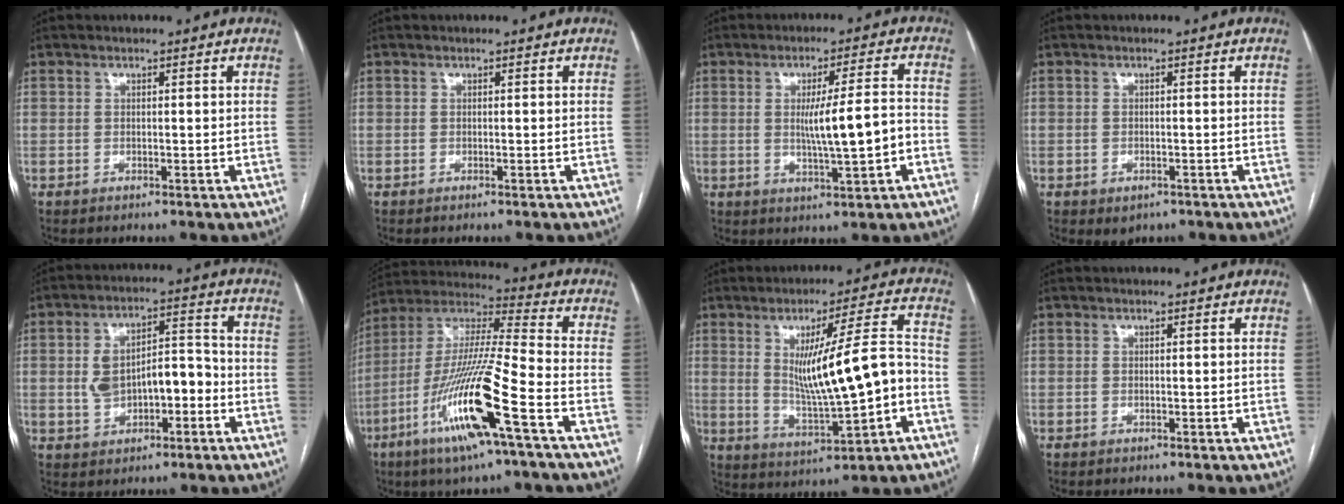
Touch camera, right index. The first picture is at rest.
{"total": 0.0}
{"total": 8.3, "force": [-1.1, 0.2, 8.2], "torque": [-0.134, 0.004, -0.013]}
{"total": 2.3, "force": [-1.3, 1.6, 1.0], "torque": [-0.010, 0.000, -0.006]}
{"total": 9.5, "force": [-1.6, 4.9, 7.9], "torque": [-0.140, 0.034, -0.016]}
{"total": 16.4, "force": [-7.2, 0.6, 14.7], "torque": [-0.295, -0.015, -0.135]}
{"total": 13.4, "force": [-0.8, 1.1, 13.4], "torque": [-0.216, 0.003, -0.001]}
{"total": 0.0}